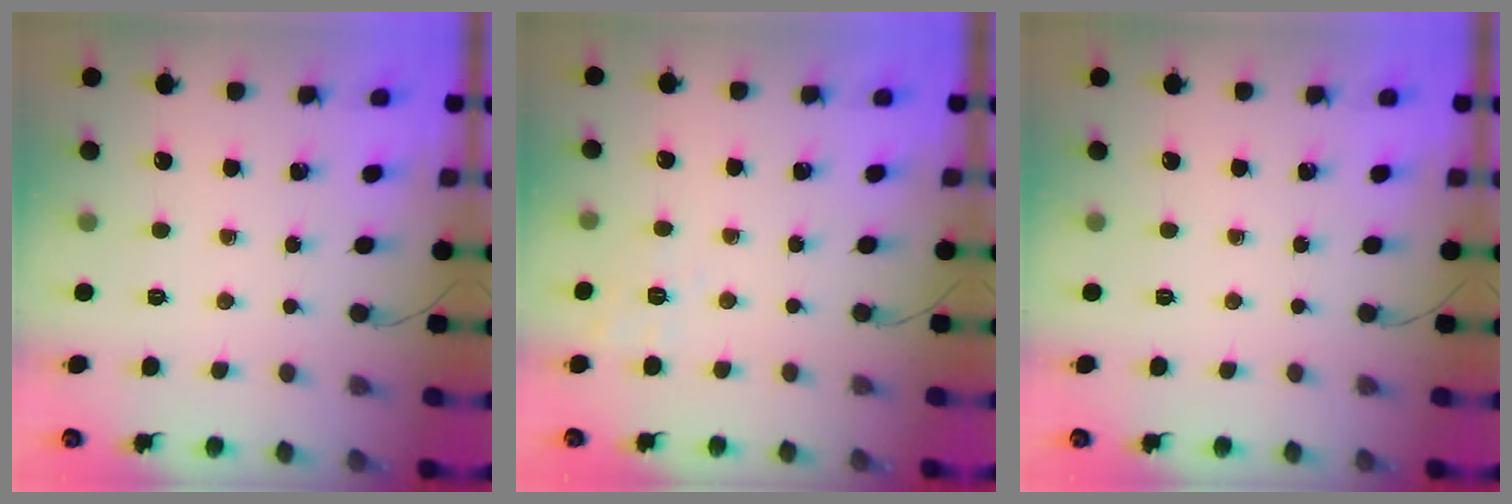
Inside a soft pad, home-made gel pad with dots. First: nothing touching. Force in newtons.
{"total": 2.8, "press": 2.1, "slide": 1.9}
{"total": 0.0}